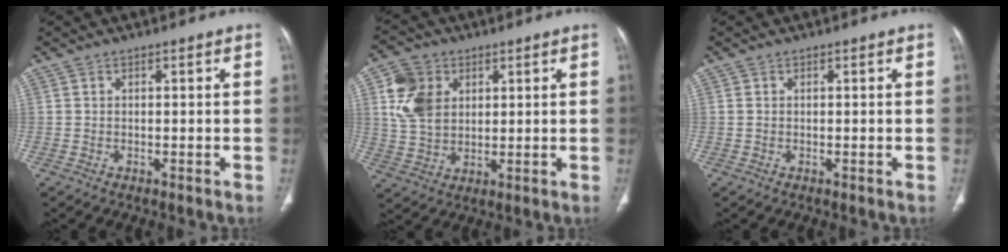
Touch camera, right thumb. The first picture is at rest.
{"total": 9.8, "force": [3.0, 7.4, 5.7], "torque": [-0.093, -0.005, 0.062]}
{"total": 0.0}